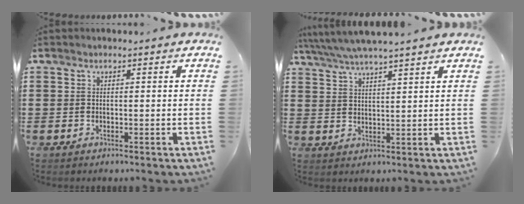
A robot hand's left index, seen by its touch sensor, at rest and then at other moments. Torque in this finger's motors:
{"motor_torque": [1.06, 1.08, 0.91, 0.11]}